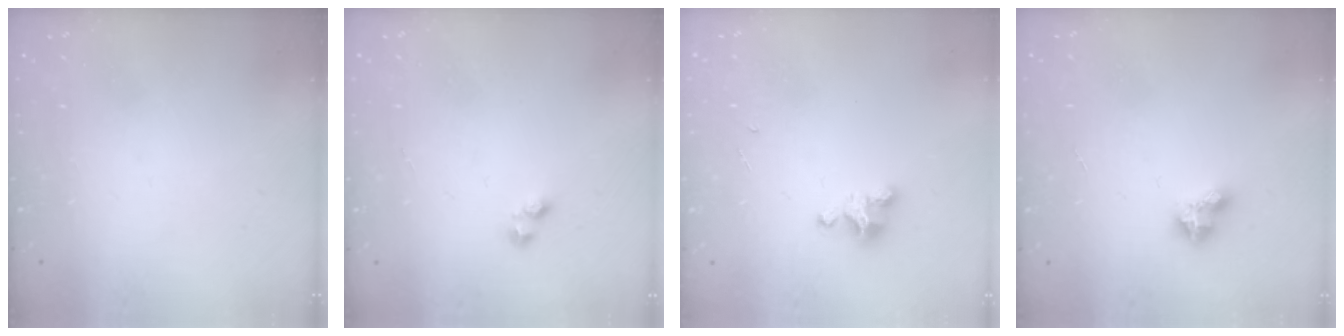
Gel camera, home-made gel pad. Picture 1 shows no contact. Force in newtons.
{"total": 1.1, "press": 0.9, "slide": 0.7}
{"total": 2.9, "press": 2.9, "slide": 0.3}
{"total": 3.0, "press": 3.0, "slide": 0.3}